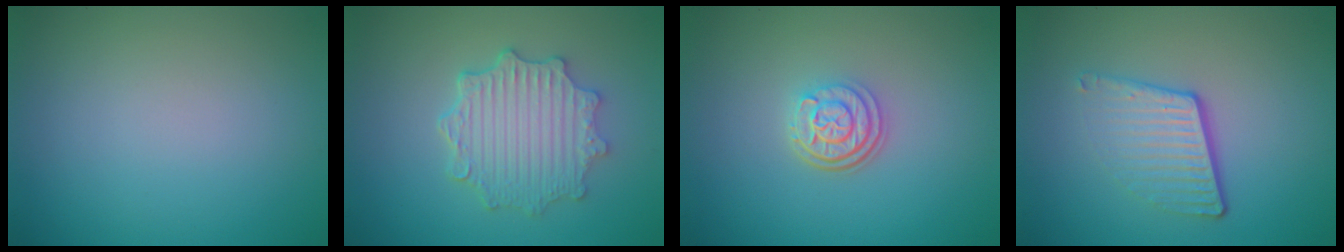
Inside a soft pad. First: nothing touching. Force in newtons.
{"total": 5.1, "press": 4.1, "slide": 2.9}
{"total": 3.1, "press": 2.4, "slide": 2.0}
{"total": 4.1, "press": 2.5, "slide": 3.2}